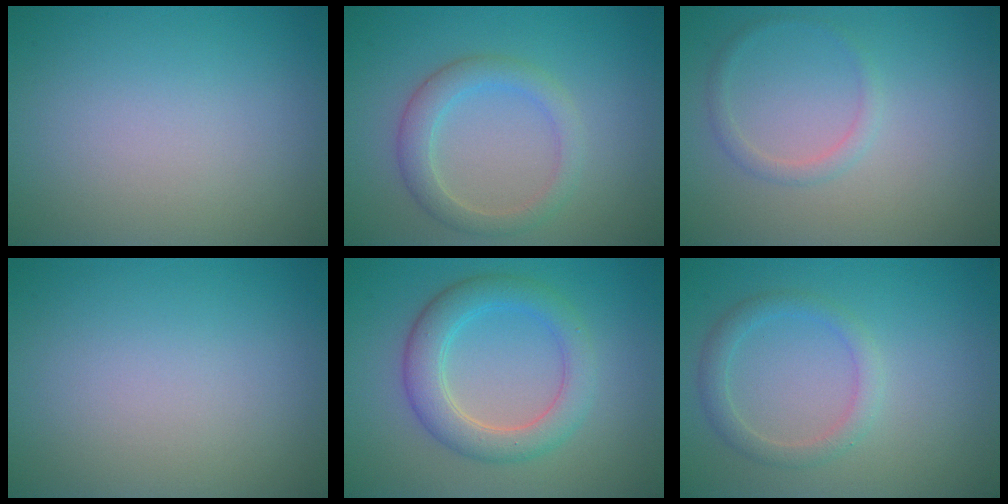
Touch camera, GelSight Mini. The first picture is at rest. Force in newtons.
{"total": 3.1, "press": 3.1, "slide": 0.2}
{"total": 1.1, "press": 1.1, "slide": 0.1}
{"total": 0.0}
{"total": 4.6, "press": 4.6, "slide": 0.3}
{"total": 2.1, "press": 2.1, "slide": 0.1}